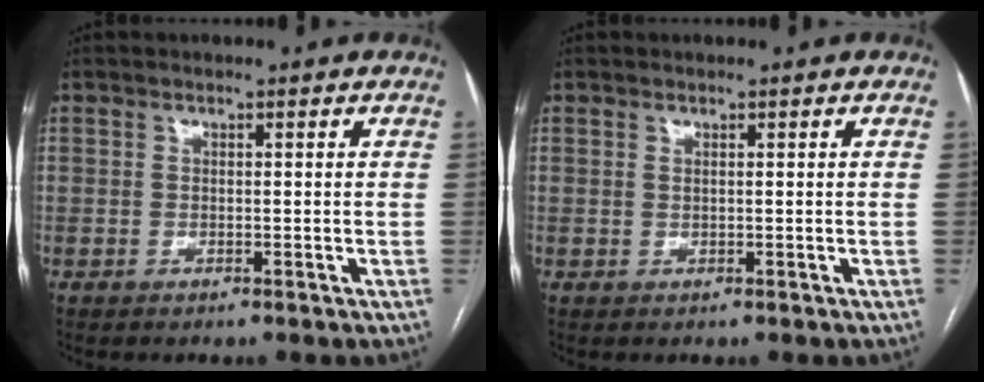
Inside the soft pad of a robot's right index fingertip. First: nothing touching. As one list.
[{"total": 0.0}]